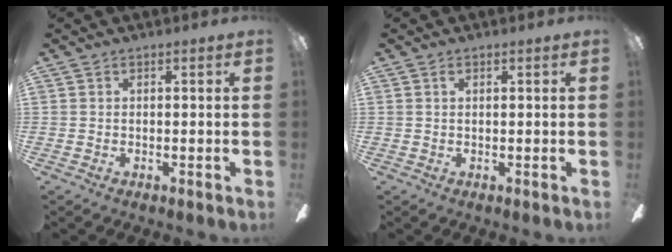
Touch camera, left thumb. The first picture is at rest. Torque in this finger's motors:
{"motor_torque": [-0.06, -0.10, -0.06, -0.03, 0.00]}